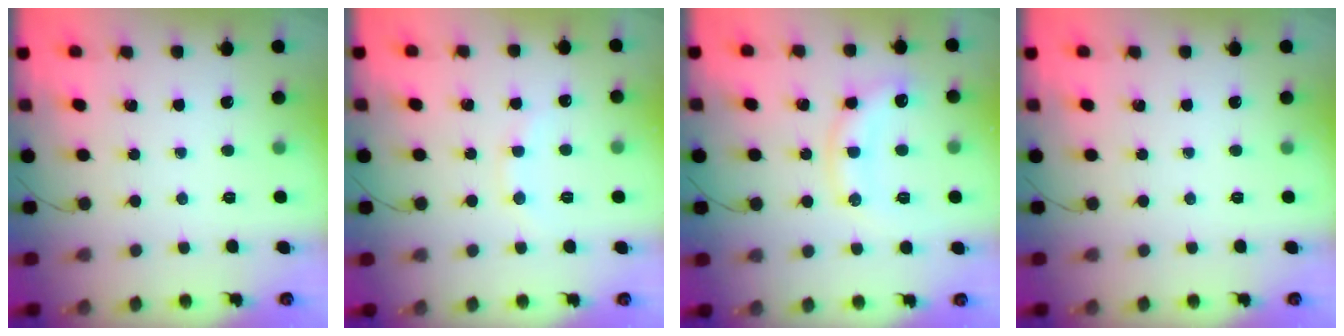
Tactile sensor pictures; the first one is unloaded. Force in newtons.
{"total": 6.6, "press": 6.4, "slide": 1.5}
{"total": 11.0, "press": 10.9, "slide": 0.7}
{"total": 0.0}